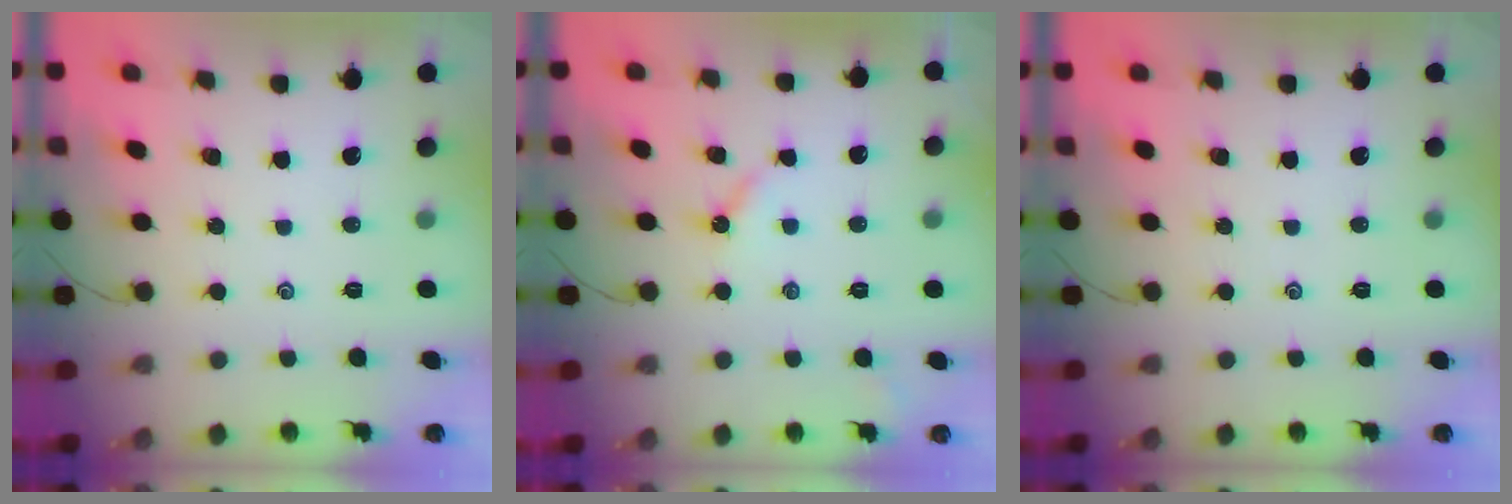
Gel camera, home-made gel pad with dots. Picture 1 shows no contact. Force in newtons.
{"total": 3.6, "press": 3.6, "slide": 0.3}
{"total": 0.0}